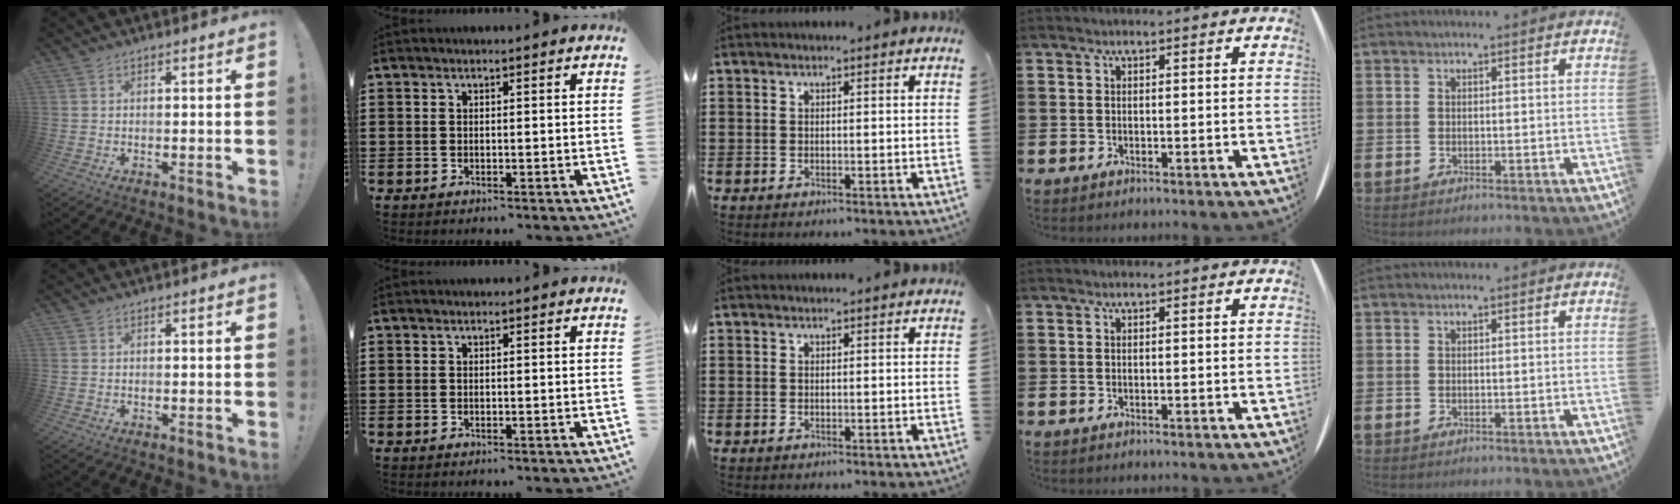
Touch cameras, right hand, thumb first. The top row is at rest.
{}